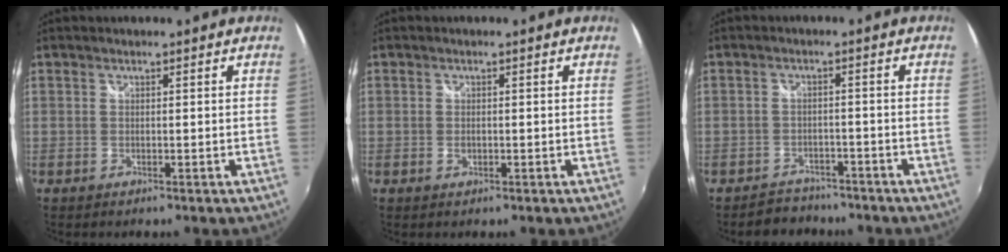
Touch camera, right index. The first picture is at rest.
{"total": 1.2, "force": [-0.4, 0.9, 0.8], "torque": [-0.015, -0.002, -0.006]}
{"total": 5.4, "force": [-4.6, 2.9, 0.3], "torque": [-0.021, 0.012, -0.067]}